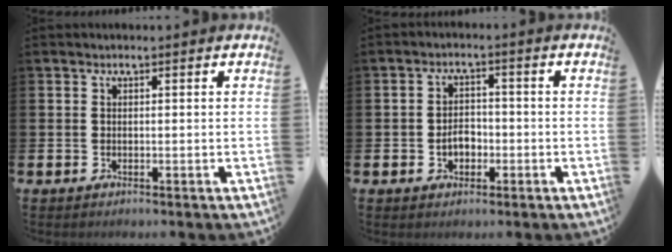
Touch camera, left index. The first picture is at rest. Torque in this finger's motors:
{"motor_torque": [0.44, 0.11, 0.13, 0.06]}